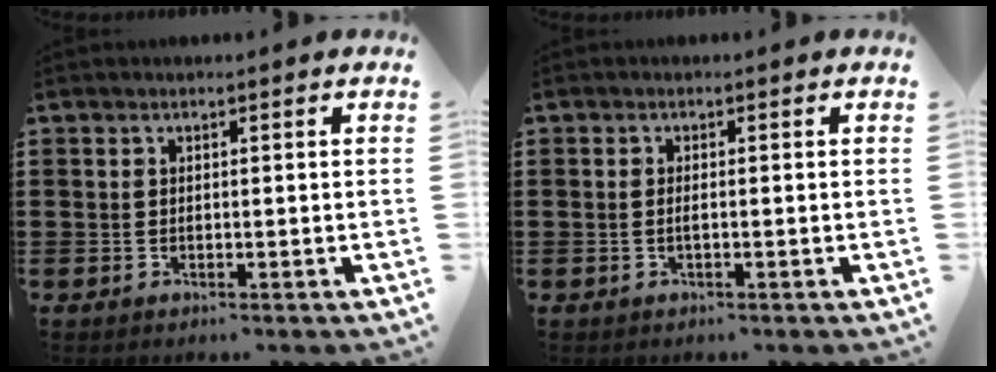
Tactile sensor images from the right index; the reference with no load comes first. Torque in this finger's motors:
{"motor_torque": [-0.06, 2.08, -0.08, -0.01]}